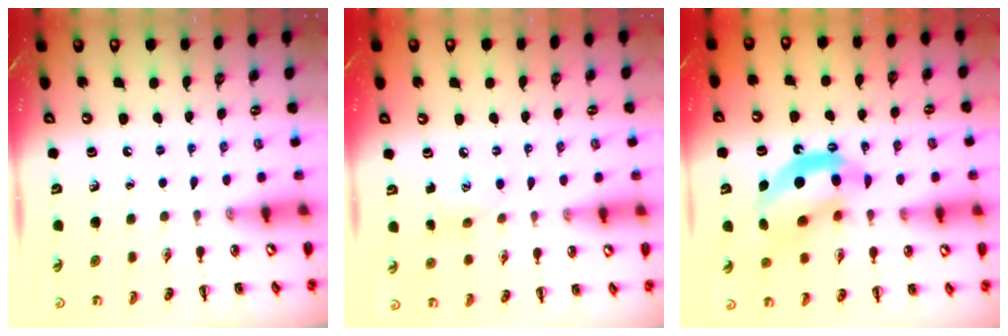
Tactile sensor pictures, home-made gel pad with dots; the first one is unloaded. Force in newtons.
{"total": 5.6, "press": 5.5, "slide": 1.4}
{"total": 12.6, "press": 12.1, "slide": 3.4}